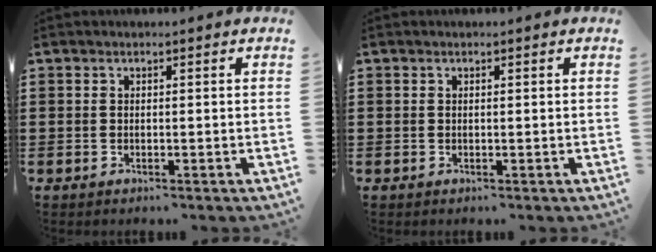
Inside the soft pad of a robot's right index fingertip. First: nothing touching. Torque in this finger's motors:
{"motor_torque": [0.15, 0.21, 0.00, -0.01]}